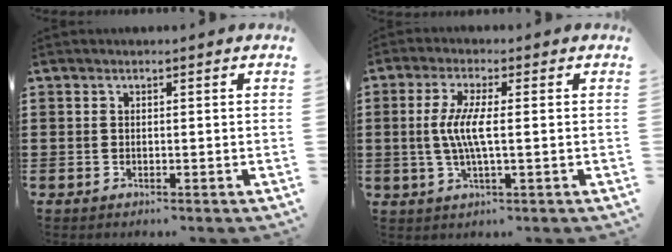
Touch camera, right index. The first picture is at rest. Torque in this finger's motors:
{"motor_torque": [1.41, -0.14, 0.75, 0.21]}